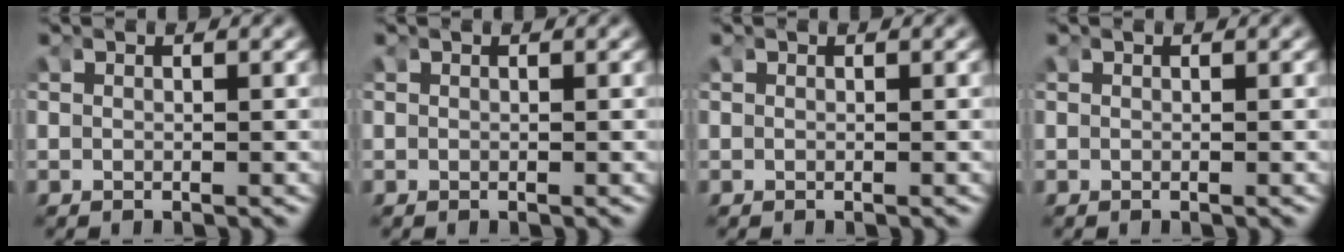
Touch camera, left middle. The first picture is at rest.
{"total": 0.0}
{"total": 0.0}
{"total": 0.0}